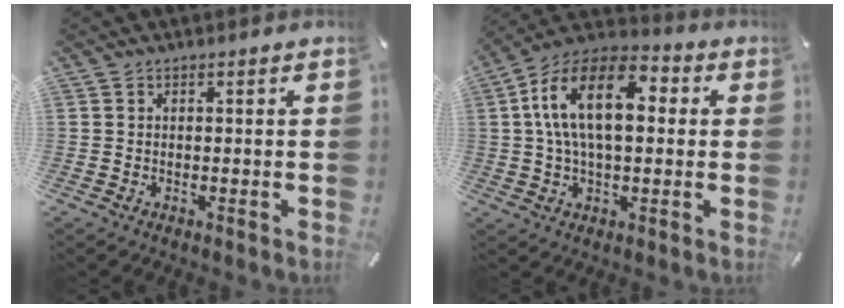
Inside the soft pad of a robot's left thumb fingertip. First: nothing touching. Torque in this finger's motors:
{"motor_torque": [0.62, 1.47, 1.58, -1.19, 0.65]}